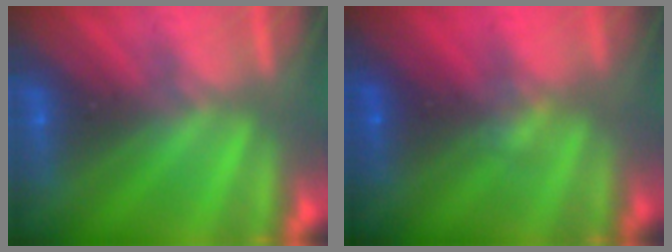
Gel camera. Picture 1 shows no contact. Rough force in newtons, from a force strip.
{"total": 1.2}